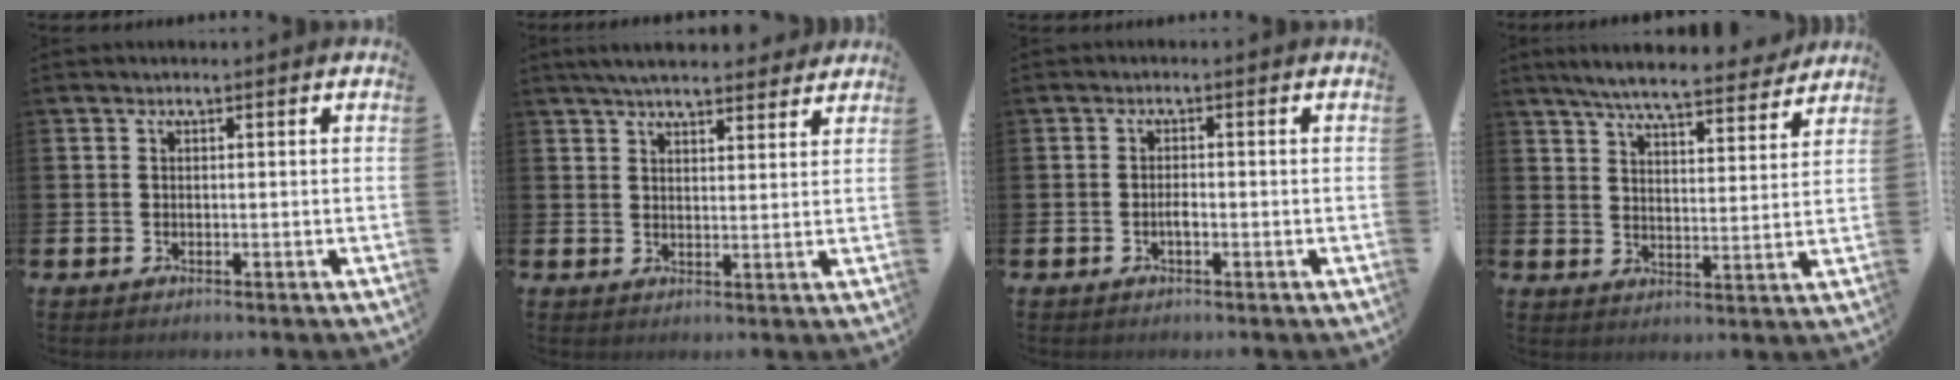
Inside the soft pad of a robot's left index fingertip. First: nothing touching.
{"total": 5.1, "force": [4.9, 0.8, 1.4], "torque": [-0.038, -0.013, 0.090]}
{"total": 1.3, "force": [-0.4, 0.4, 1.1], "torque": [-0.021, 0.000, -0.009]}
{"total": 6.9, "force": [6.5, 0.7, 2.2], "torque": [-0.056, -0.039, 0.110]}